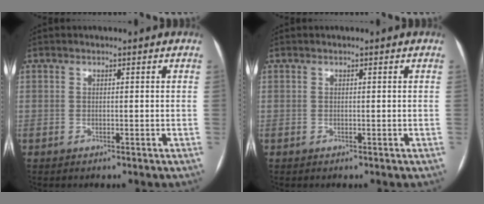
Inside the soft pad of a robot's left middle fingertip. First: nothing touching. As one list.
[{"total": 0.0}]